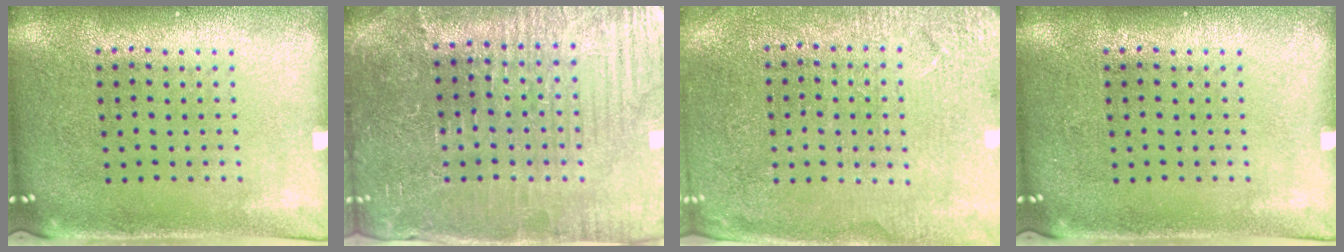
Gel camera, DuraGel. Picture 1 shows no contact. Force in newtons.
{"total": 4.3, "press": 4.2, "slide": 1.3}
{"total": 2.8, "press": 2.8, "slide": 0.1}
{"total": 0.0}